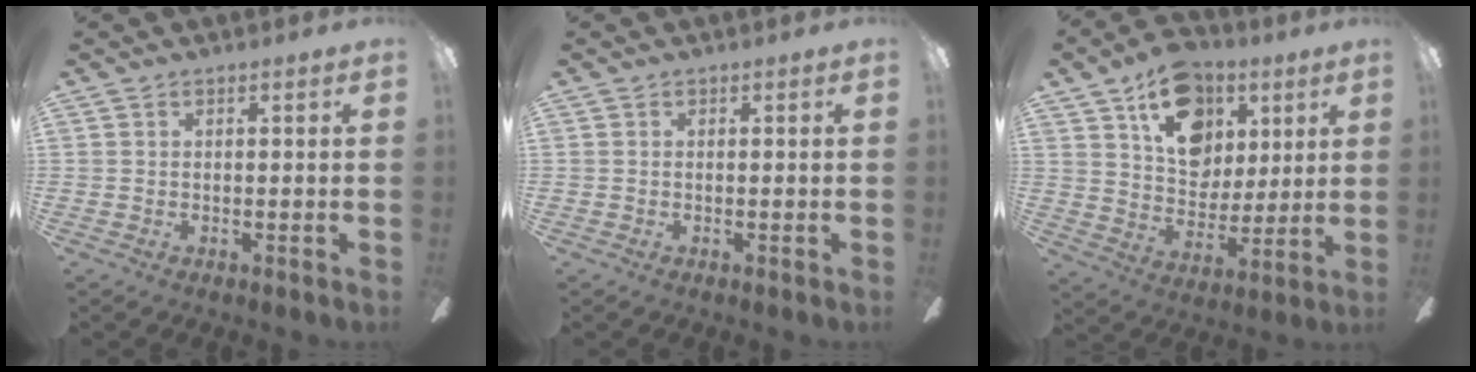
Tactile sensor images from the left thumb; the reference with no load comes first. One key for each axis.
{"total": 0.0}
{"total": 17.7, "fx": 9.1, "fy": 12.5, "fz": 8.6, "tx": -0.121, "ty": -0.037, "tz": 0.168}